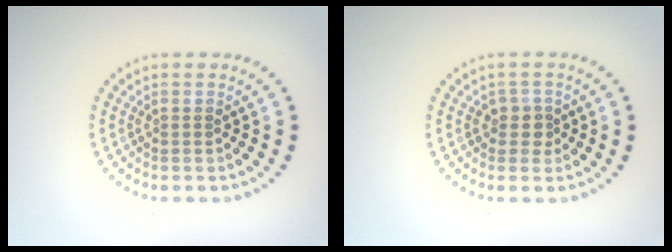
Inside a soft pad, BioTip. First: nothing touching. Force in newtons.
{"total": 1.7, "press": 1.4, "slide": 1.0}